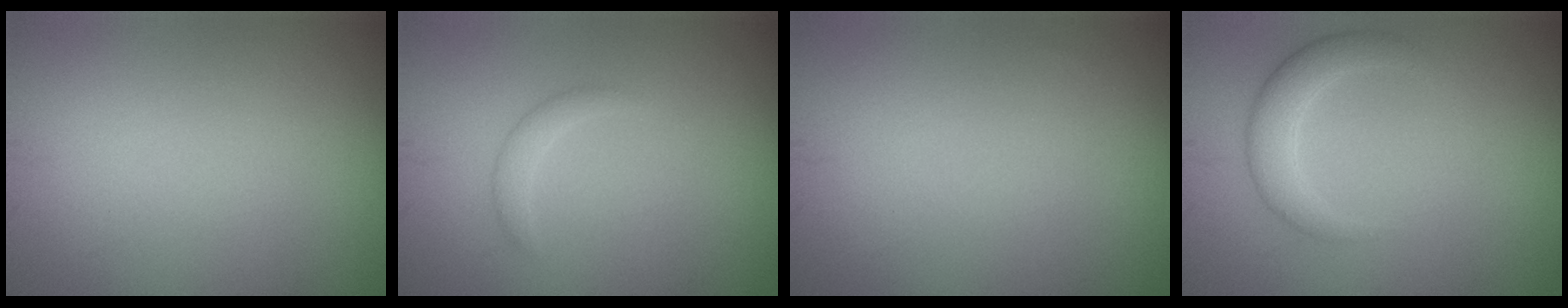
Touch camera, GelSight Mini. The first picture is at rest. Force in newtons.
{"total": 1.1, "press": 1.1, "slide": 0.0}
{"total": 0.0}
{"total": 2.6, "press": 2.6, "slide": 0.2}